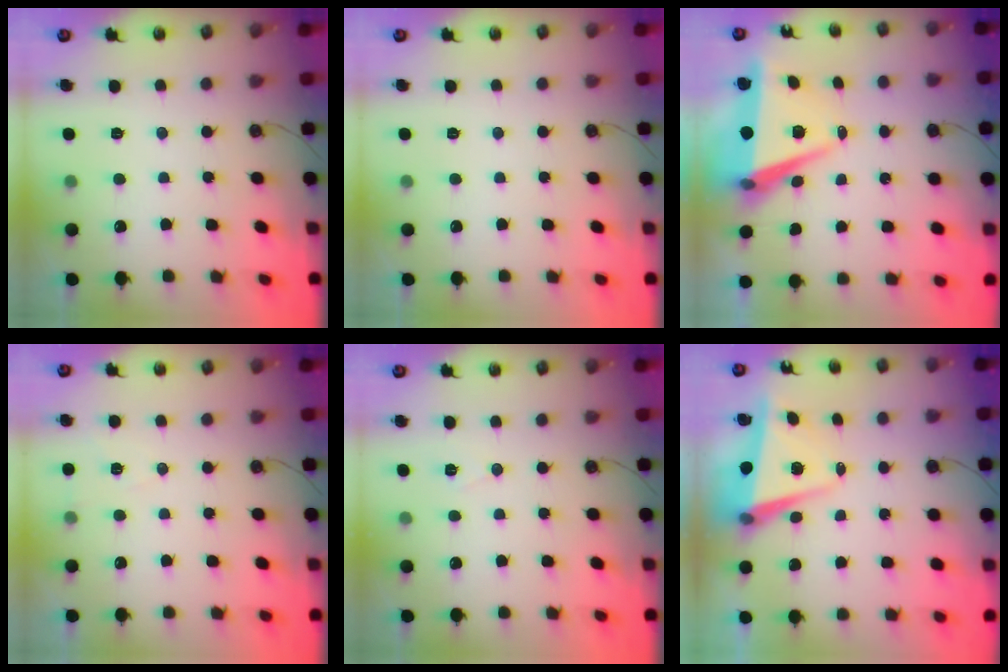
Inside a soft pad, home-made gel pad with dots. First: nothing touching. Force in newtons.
{"total": 0.0}
{"total": 7.9, "press": 6.8, "slide": 4.1}
{"total": 6.9, "press": 5.7, "slide": 4.0}
{"total": 5.7, "press": 3.5, "slide": 4.4}
{"total": 5.6, "press": 5.4, "slide": 1.3}